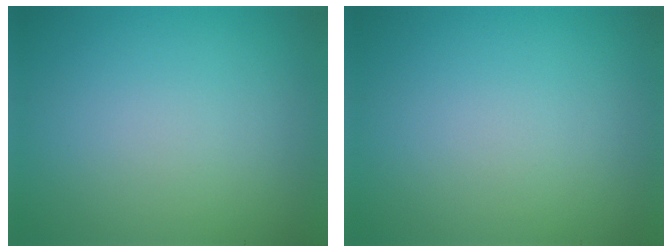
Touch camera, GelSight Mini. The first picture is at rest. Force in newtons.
{"total": 0.0}